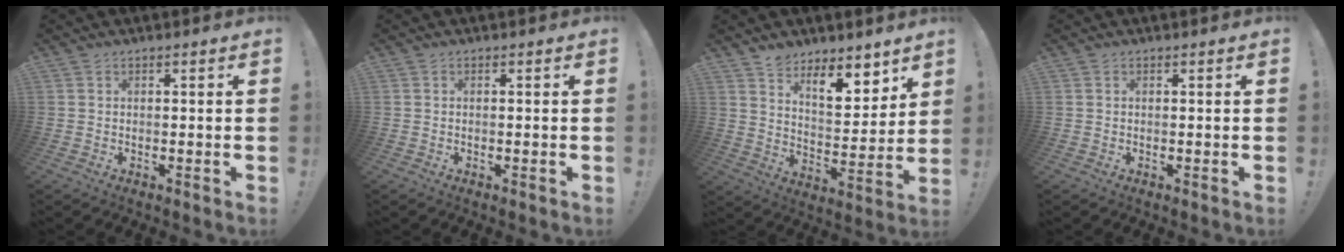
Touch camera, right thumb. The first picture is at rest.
{"total": 0.0}
{"total": 10.3, "force": [8.3, 4.0, 4.5], "torque": [-0.057, -0.069, 0.151]}
{"total": 0.0}